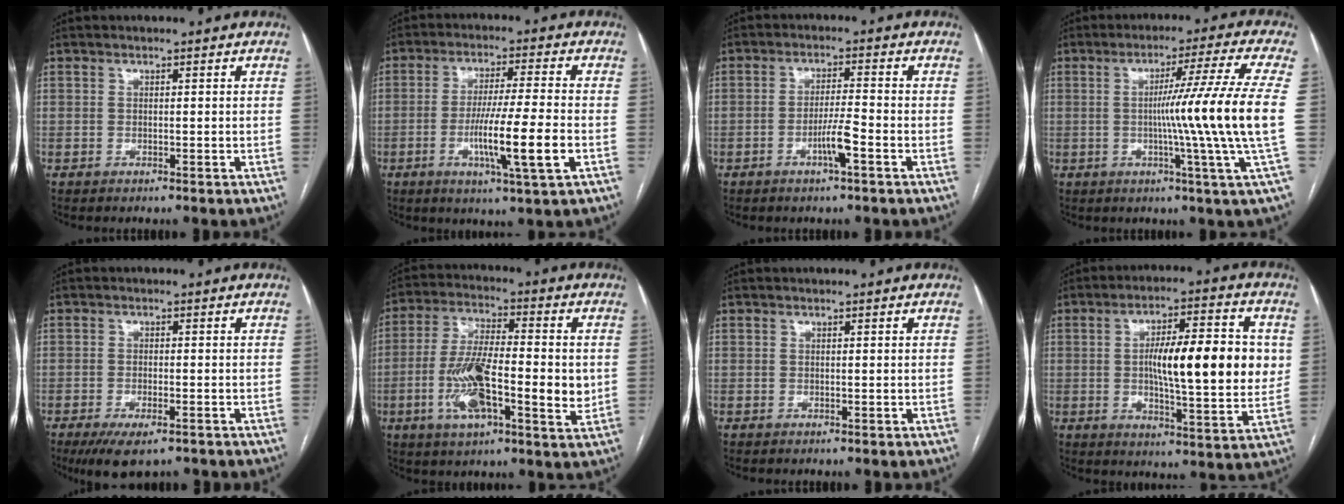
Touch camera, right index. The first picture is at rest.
{"total": 10.9, "force": [-3.1, -0.5, 10.4], "torque": [-0.189, -0.015, -0.058]}
{"total": 4.4, "force": [-2.1, -0.1, 3.9], "torque": [-0.073, -0.004, -0.040]}
{"total": 13.9, "force": [-0.8, -3.6, 13.4], "torque": [-0.203, -0.014, -0.014]}
{"total": 6.8, "force": [-4.8, 2.2, 4.4], "torque": [-0.071, -0.011, -0.075]}
{"total": 14.8, "force": [-2.4, 4.2, 14.0], "torque": [-0.262, 0.002, -0.047]}
{"total": 0.0}
{"total": 16.3, "force": [1.6, 3.3, 15.9], "torque": [-0.243, 0.013, 0.022]}